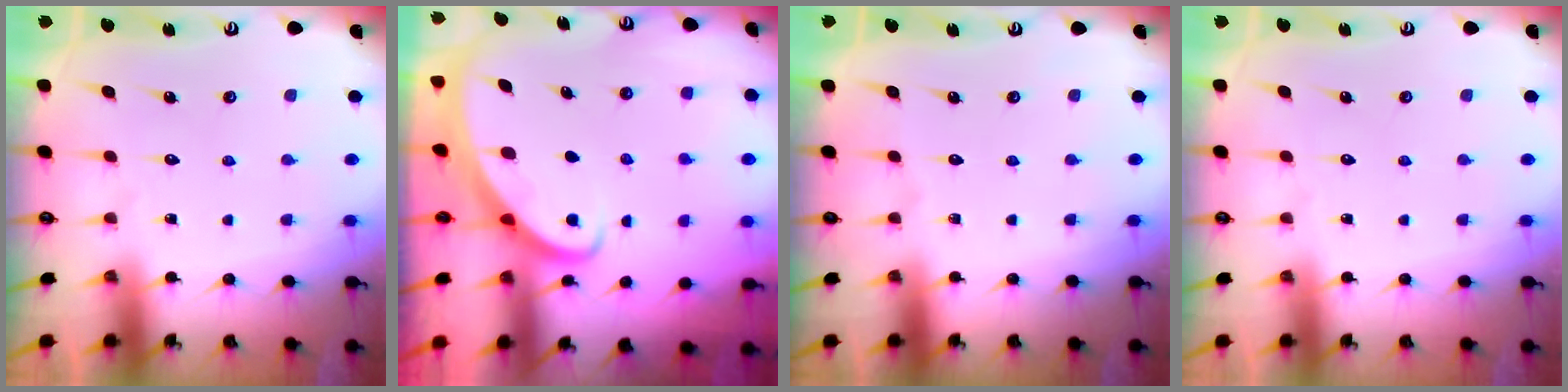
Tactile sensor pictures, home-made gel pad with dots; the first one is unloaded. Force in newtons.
{"total": 2.2, "press": 2.2, "slide": 0.3}
{"total": 0.0}
{"total": 0.0}